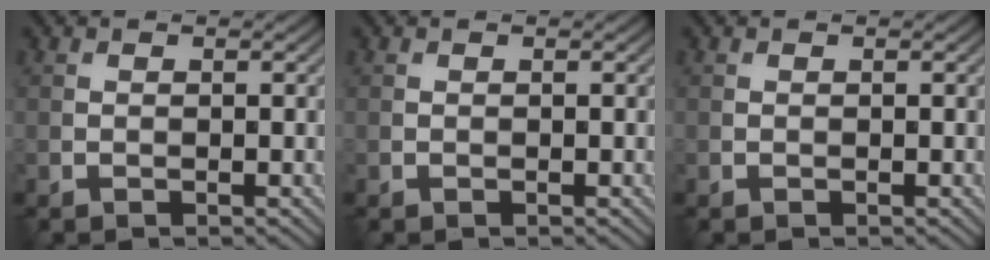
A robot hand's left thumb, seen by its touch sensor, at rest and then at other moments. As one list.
[{"total": 0.0}, {"total": 0.0}]